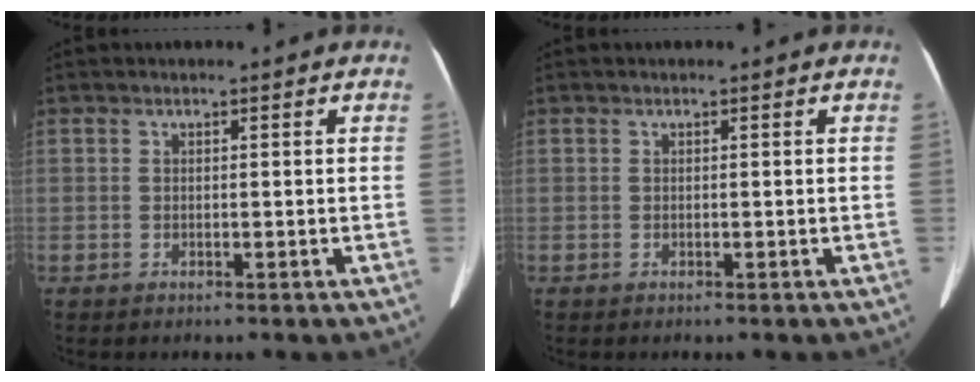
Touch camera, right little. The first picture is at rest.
{"total": 0.0}